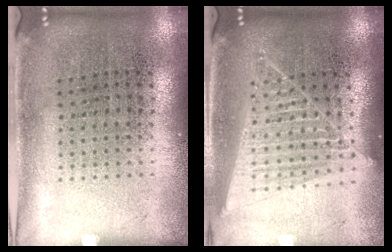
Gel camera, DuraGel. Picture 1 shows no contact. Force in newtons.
{"total": 1.7, "press": 1.6, "slide": 0.7}